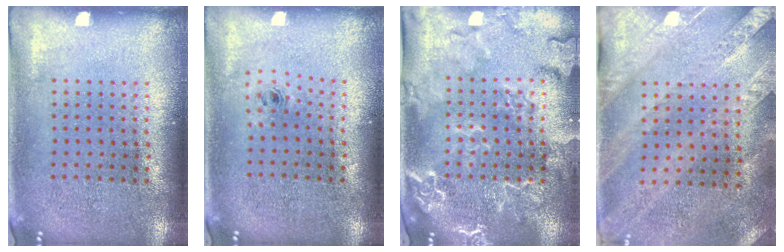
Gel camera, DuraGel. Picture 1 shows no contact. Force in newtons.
{"total": 0.6, "press": 0.3, "slide": 0.6}
{"total": 2.6, "press": 2.4, "slide": 0.9}
{"total": 2.5, "press": 2.1, "slide": 1.3}